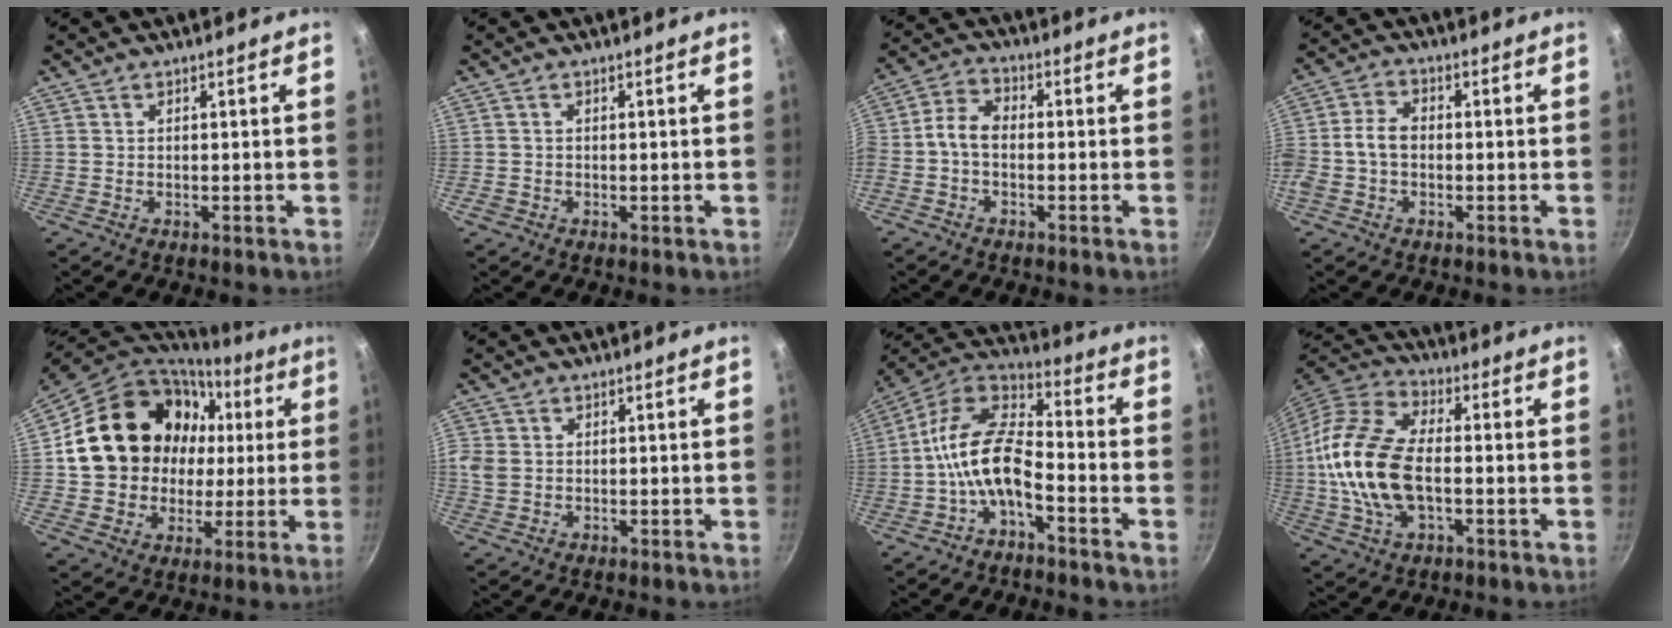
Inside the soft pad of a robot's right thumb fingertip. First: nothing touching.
{"total": 1.3, "force": [-0.5, 1.1, 0.5], "torque": [-0.008, 0.002, -0.008]}
{"total": 5.8, "force": [-1.2, 3.7, 4.2], "torque": [-0.083, 0.030, -0.038]}
{"total": 6.5, "force": [-0.8, 4.5, 4.6], "torque": [-0.089, 0.025, -0.028]}
{"total": 22.4, "force": [3.9, 18.8, 11.6], "torque": [-0.190, 0.037, 0.082]}
{"total": 4.4, "force": [0.3, 3.7, 2.4], "torque": [-0.047, 0.000, 0.002]}
{"total": 12.9, "force": [-4.5, 6.5, 10.2], "torque": [-0.189, 0.061, -0.102]}
{"total": 18.4, "force": [-1.4, 10.2, 15.3], "torque": [-0.300, 0.032, -0.039]}